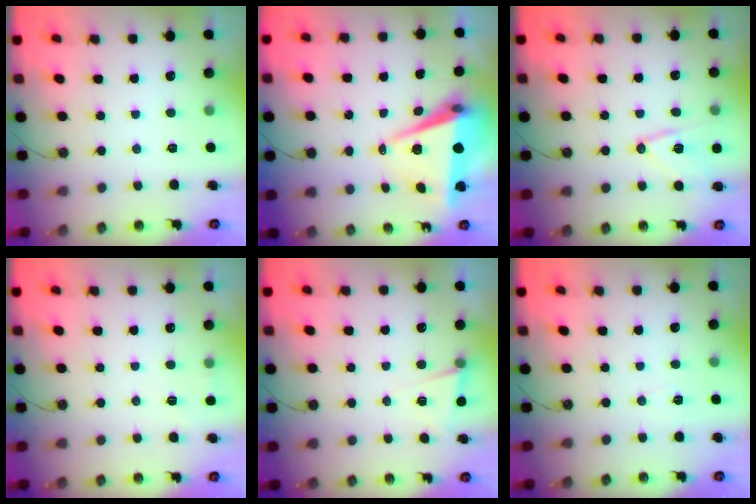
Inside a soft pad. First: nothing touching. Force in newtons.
{"total": 7.8, "press": 6.6, "slide": 4.1}
{"total": 10.5, "press": 10.5, "slide": 0.8}
{"total": 2.7, "press": 2.6, "slide": 0.8}
{"total": 3.0, "press": 2.7, "slide": 1.2}
{"total": 4.3, "press": 3.3, "slide": 2.8}